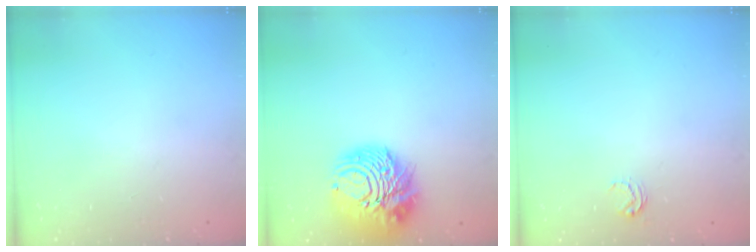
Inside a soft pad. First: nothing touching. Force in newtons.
{"total": 15.1, "press": 15.0, "slide": 1.5}
{"total": 3.8, "press": 3.8, "slide": 0.3}